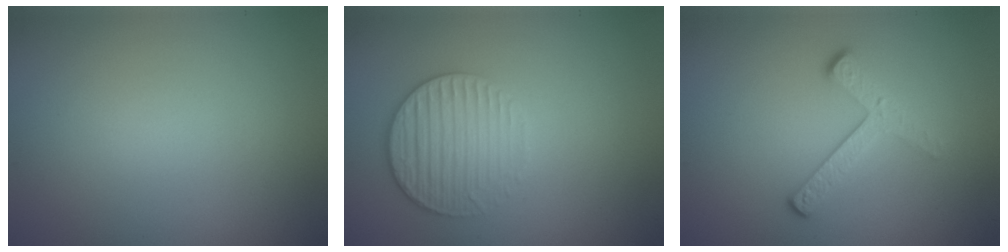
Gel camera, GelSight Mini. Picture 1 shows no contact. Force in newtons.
{"total": 3.3, "press": 2.8, "slide": 1.8}
{"total": 3.0, "press": 2.3, "slide": 2.0}